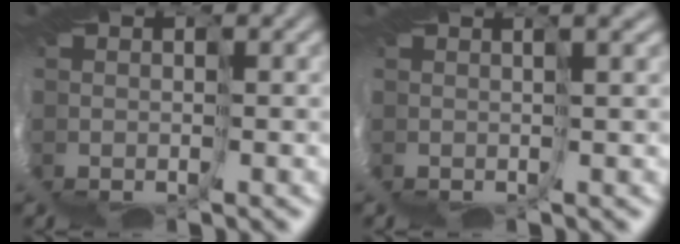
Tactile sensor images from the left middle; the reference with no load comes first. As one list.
[{"total": 3.2, "force": [0.1, -2.8, -1.4], "torque": [0.018, -0.003, 0.012]}]